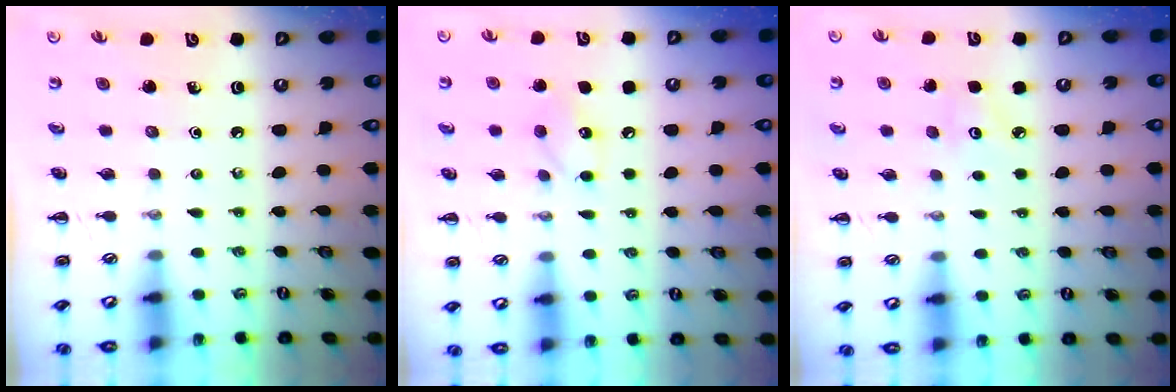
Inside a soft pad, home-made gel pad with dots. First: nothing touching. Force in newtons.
{"total": 7.8, "press": 7.7, "slide": 1.3}
{"total": 2.4, "press": 2.3, "slide": 0.6}